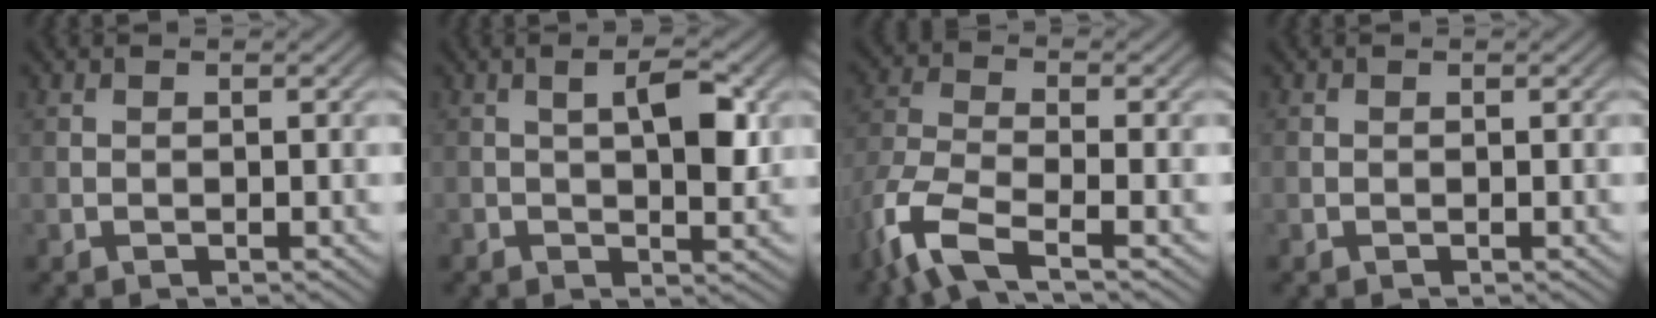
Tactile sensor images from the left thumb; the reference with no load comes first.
{"total": 4.4, "force": [0.6, 1.5, 4.1], "torque": [-0.069, 0.002, 0.011]}
{"total": 7.8, "force": [-4.9, 2.5, 5.6], "torque": [-0.130, -0.008, -0.115]}
{"total": 0.0}